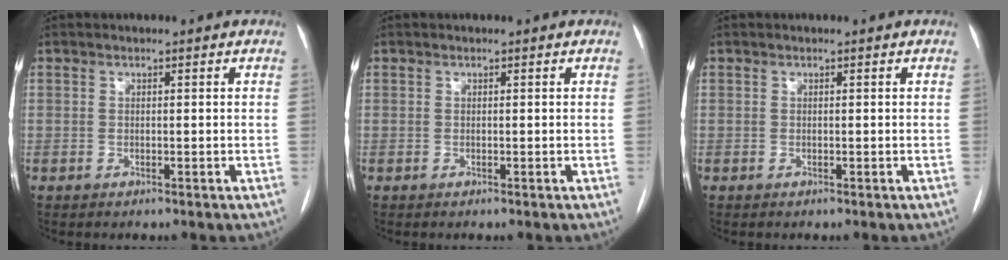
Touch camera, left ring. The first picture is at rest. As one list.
[{"total": 0.0}, {"total": 0.0}]